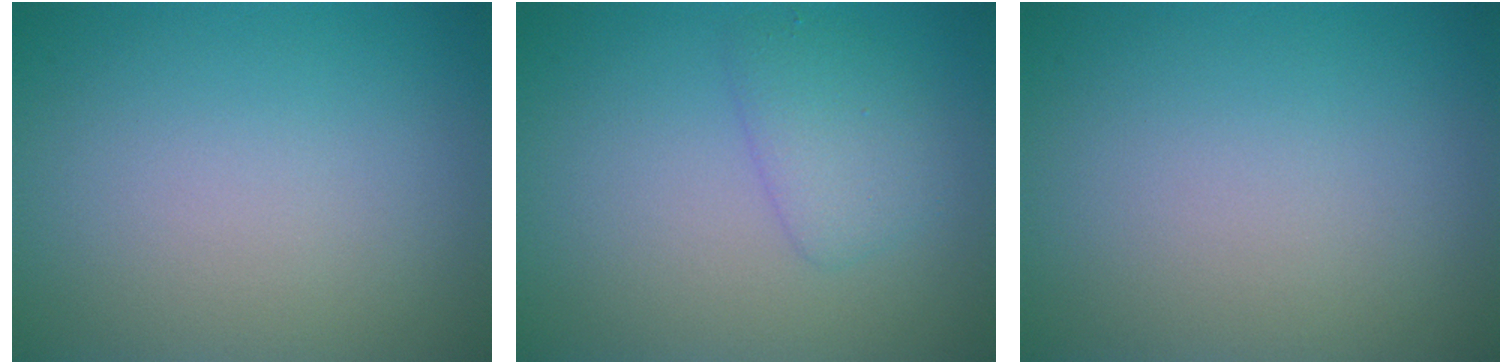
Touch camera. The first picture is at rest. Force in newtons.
{"total": 2.2, "press": 2.2, "slide": 0.2}
{"total": 0.0}